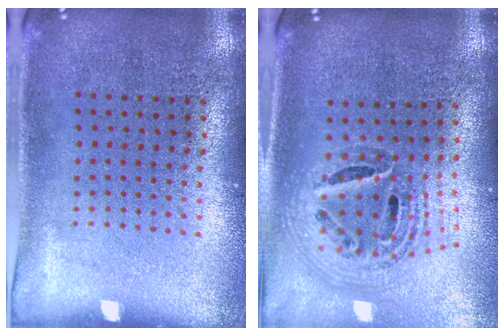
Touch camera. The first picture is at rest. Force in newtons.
{"total": 1.5, "press": 1.3, "slide": 0.8}